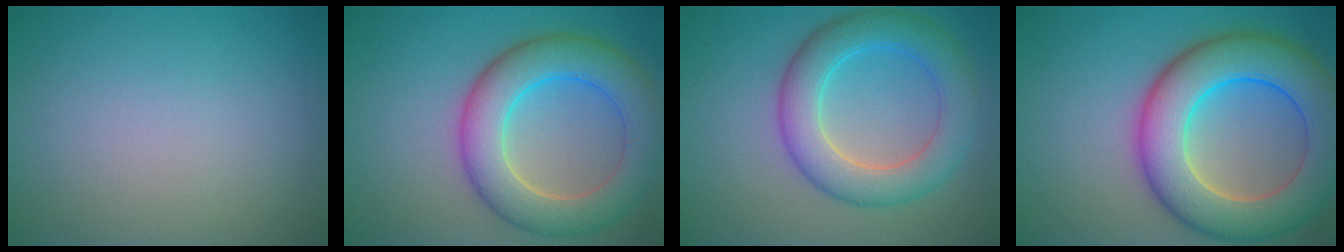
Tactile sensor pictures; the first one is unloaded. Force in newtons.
{"total": 8.1, "press": 8.1, "slide": 0.7}
{"total": 6.4, "press": 6.4, "slide": 0.1}
{"total": 11.1, "press": 11.1, "slide": 0.4}